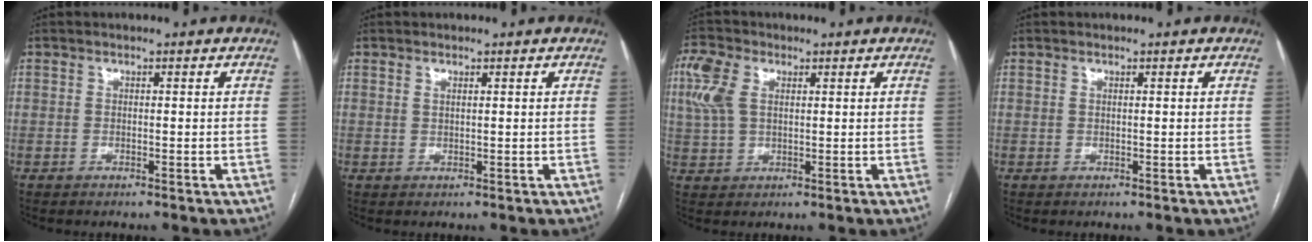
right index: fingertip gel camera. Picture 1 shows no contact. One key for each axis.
{"total": 0.7, "fx": 0.5, "fy": 0.0, "fz": 0.5, "tx": -0.013, "ty": -0.004, "tz": 0.011}
{"total": 6.6, "fx": 2.4, "fy": 4.0, "fz": 4.7, "tx": -0.139, "ty": 0.023, "tz": 0.053}
{"total": 0.0}